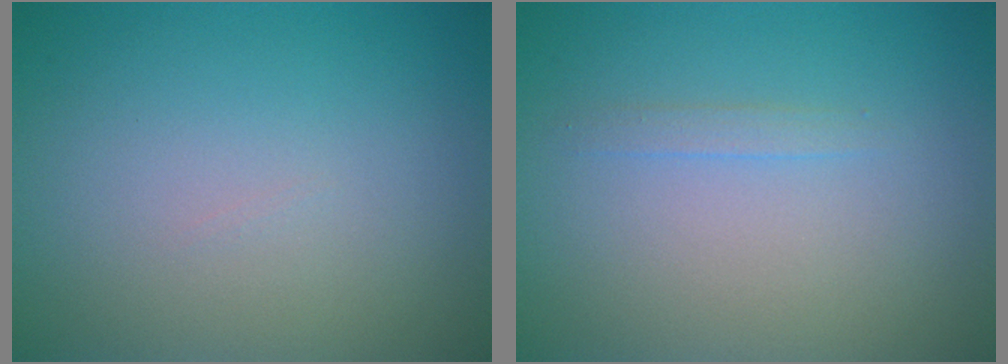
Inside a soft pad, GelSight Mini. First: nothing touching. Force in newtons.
{"total": 0.8, "press": 0.8, "slide": 0.0}